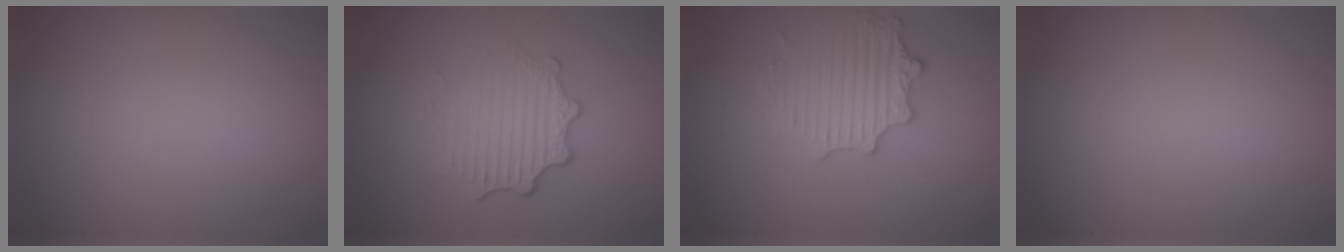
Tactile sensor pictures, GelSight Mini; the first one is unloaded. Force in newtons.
{"total": 3.4, "press": 2.6, "slide": 2.2}
{"total": 3.1, "press": 3.0, "slide": 0.7}
{"total": 0.0}